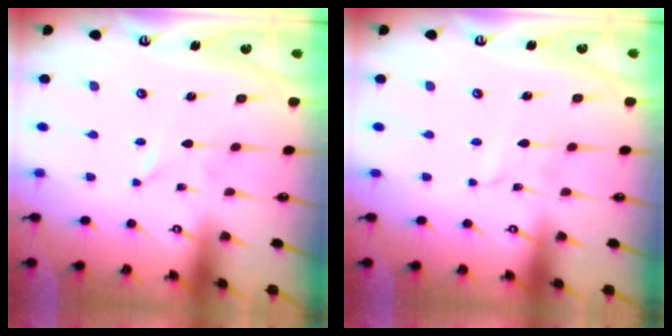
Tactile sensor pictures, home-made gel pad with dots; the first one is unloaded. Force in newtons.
{"total": 2.3, "press": 2.3, "slide": 0.3}